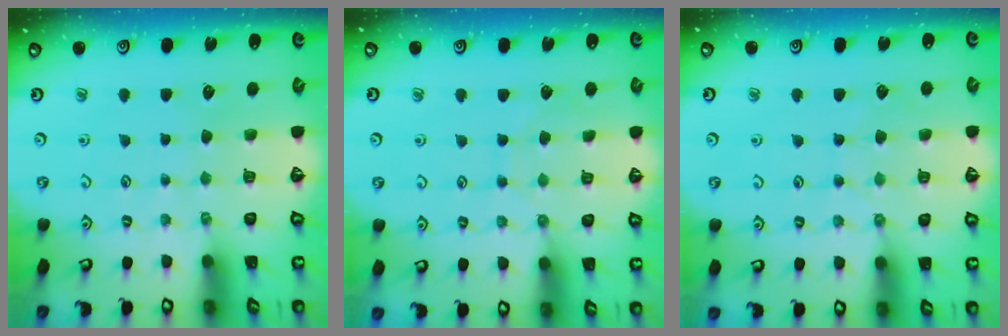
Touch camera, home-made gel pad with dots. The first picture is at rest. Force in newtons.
{"total": 4.7, "press": 4.7, "slide": 0.4}
{"total": 4.1, "press": 4.1, "slide": 0.6}